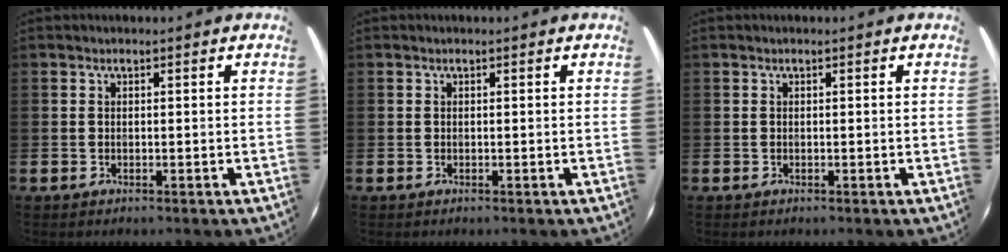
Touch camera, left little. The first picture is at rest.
{"total": 0.0}
{"total": 0.0}